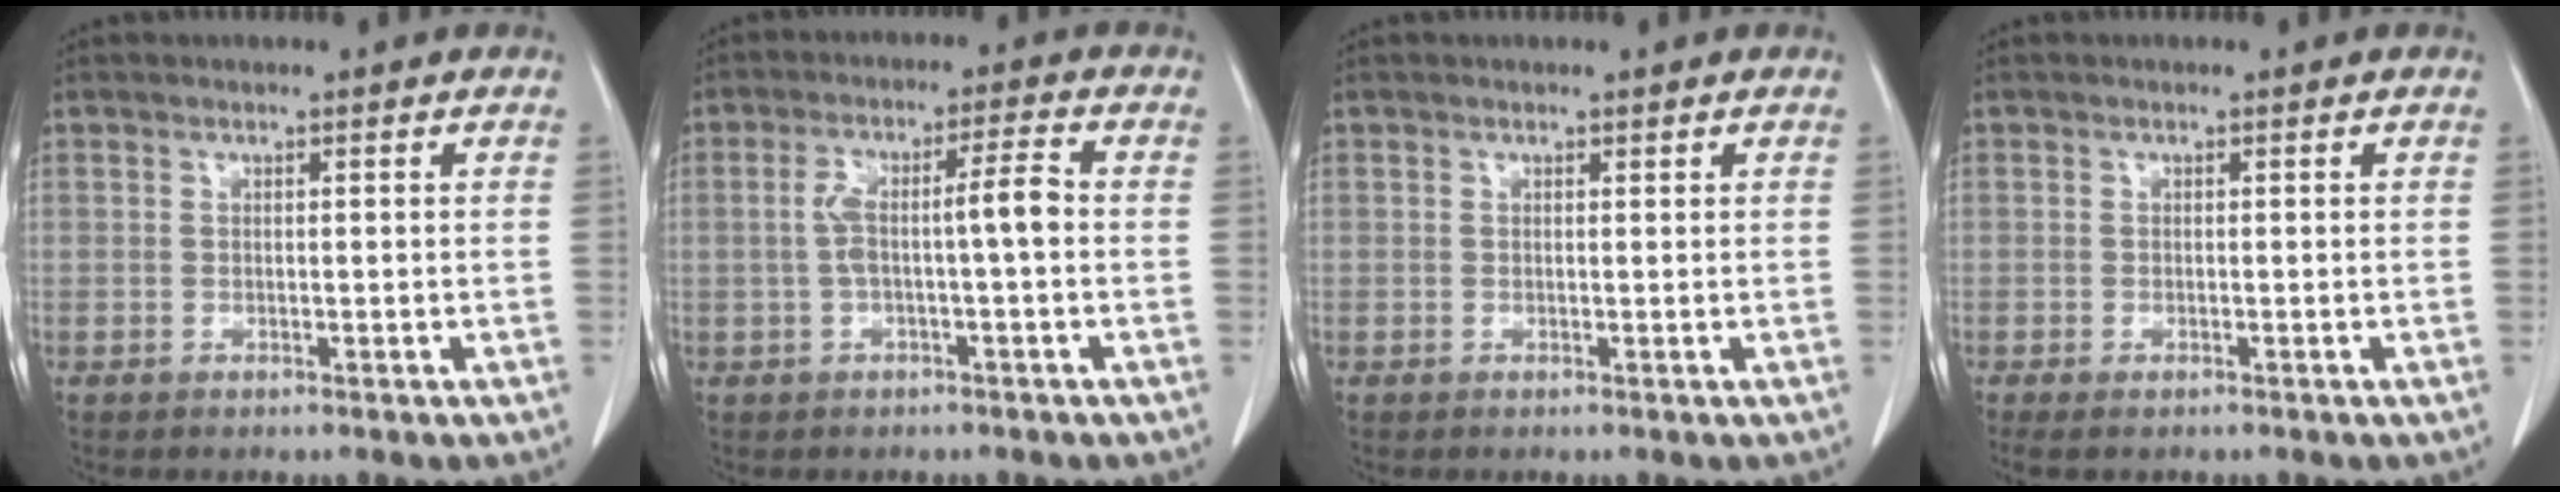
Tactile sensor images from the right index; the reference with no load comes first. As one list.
[{"total": 6.1, "force": [-0.4, 0.7, 6.0], "torque": [-0.116, 0.026, -0.004]}, {"total": 0.0}, {"total": 1.4, "force": [-1.0, 0.4, 0.9], "torque": [-0.012, -0.003, -0.013]}]